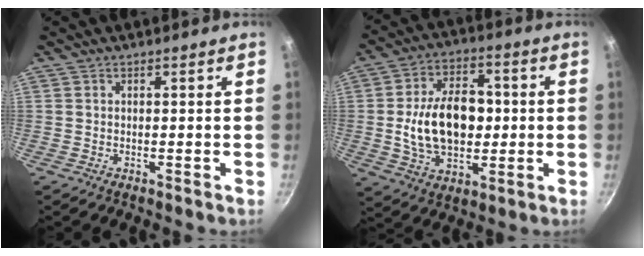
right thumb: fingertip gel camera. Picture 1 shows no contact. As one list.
[{"total": 16.4, "force": [-0.1, 10.9, 12.3], "torque": [-0.178, 0.017, -0.001]}]